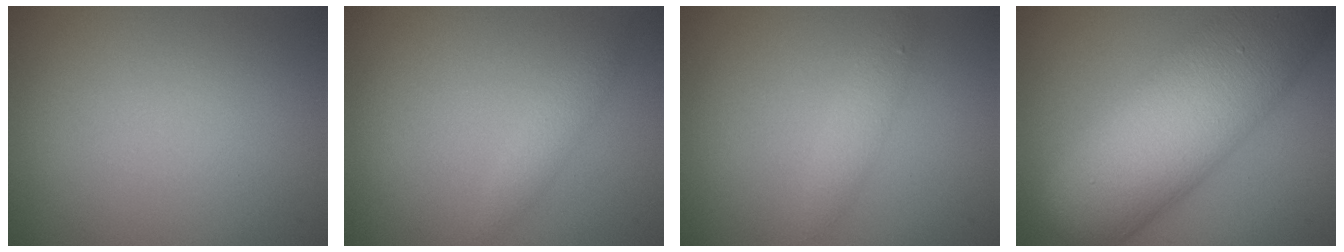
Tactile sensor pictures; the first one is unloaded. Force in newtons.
{"total": 1.3, "press": 1.3, "slide": 0.0}
{"total": 1.6, "press": 1.6, "slide": 0.1}
{"total": 13.2, "press": 13.2, "slide": 0.4}